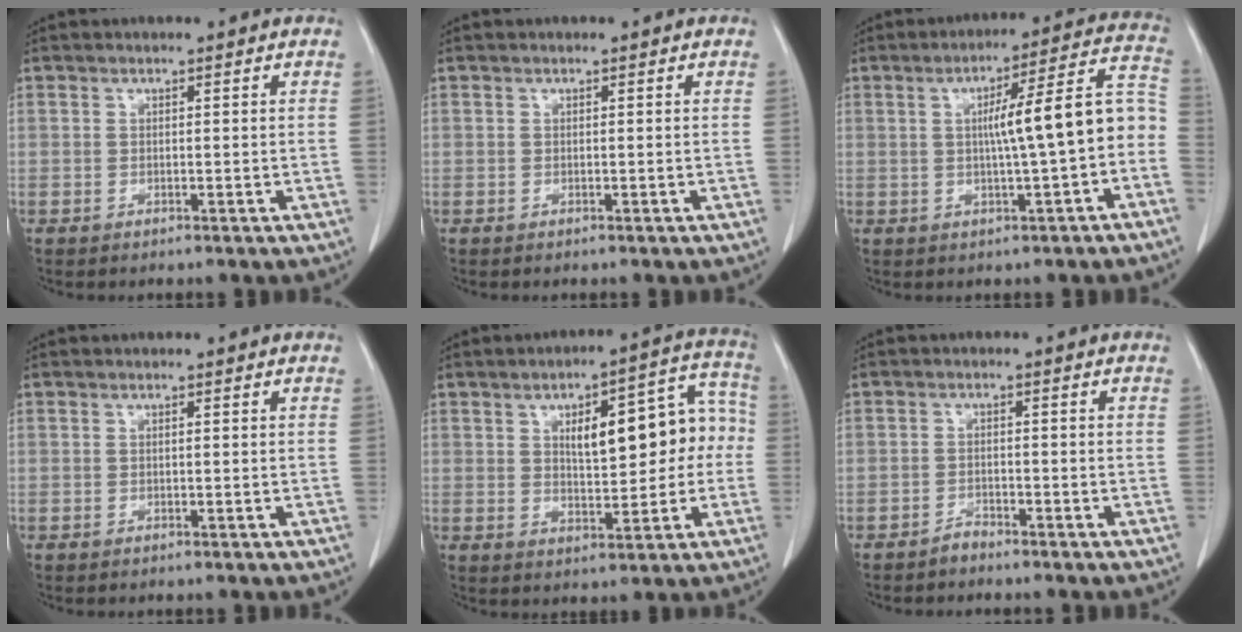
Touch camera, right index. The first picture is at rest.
{"total": 0.0}
{"total": 11.1, "force": [-1.1, 0.7, 11.0], "torque": [-0.149, 0.036, -0.015]}
{"total": 0.0}
{"total": 13.0, "force": [1.4, 5.1, 11.9], "torque": [-0.153, 0.045, 0.029]}
{"total": 1.5, "force": [-1.5, 0.3, 0.2], "torque": [0.000, 0.001, -0.025]}